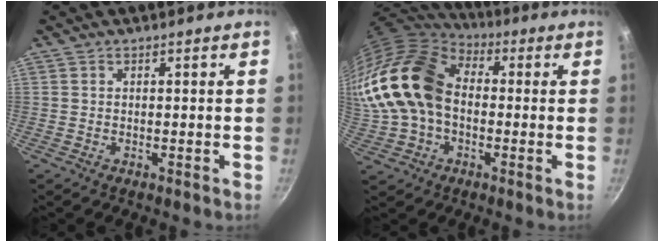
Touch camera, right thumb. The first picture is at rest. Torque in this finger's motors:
{"motor_torque": [1.54, 3.47, 2.09, -0.16, 0.62]}